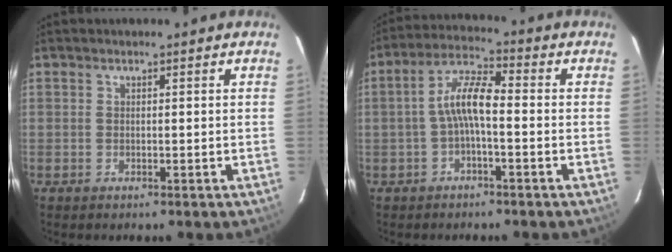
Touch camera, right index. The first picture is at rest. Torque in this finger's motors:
{"motor_torque": [0.75, -0.12, 0.51, 0.14]}